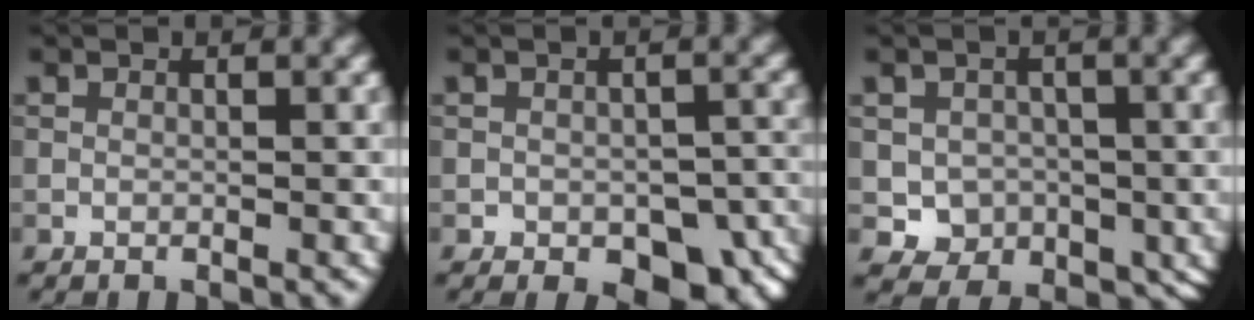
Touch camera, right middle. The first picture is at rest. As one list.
[{"total": 7.0, "force": [-3.7, 4.0, 4.3], "torque": [-0.044, -0.020, -0.042]}, {"total": 5.9, "force": [-1.5, 5.4, 1.9], "torque": [-0.017, -0.009, -0.022]}]